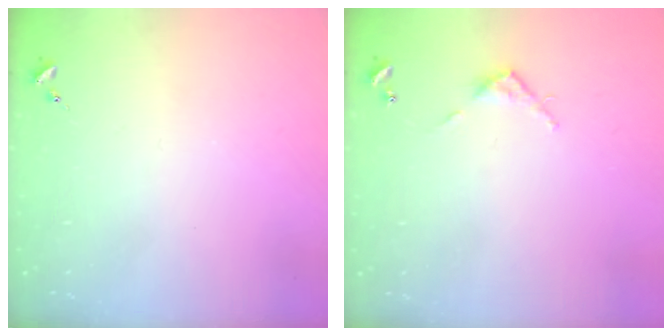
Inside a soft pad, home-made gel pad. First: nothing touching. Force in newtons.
{"total": 3.9, "press": 3.9, "slide": 0.3}